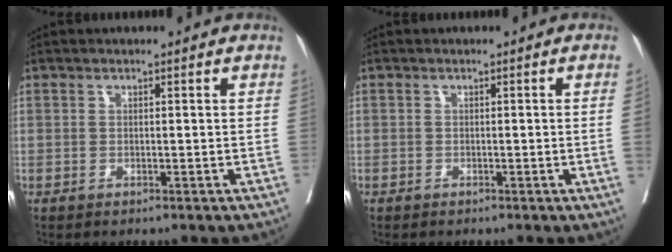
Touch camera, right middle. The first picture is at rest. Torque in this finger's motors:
{"motor_torque": [0.87, -1.27, -0.82, -0.21]}